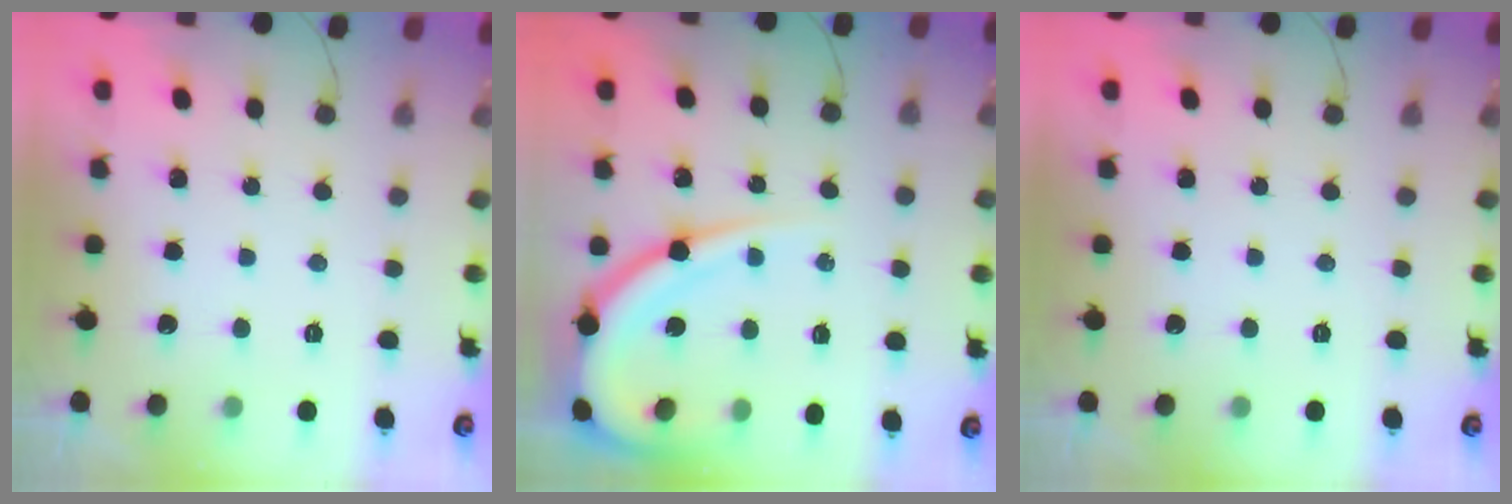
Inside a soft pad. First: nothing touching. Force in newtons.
{"total": 14.5, "press": 14.4, "slide": 1.6}
{"total": 0.0}